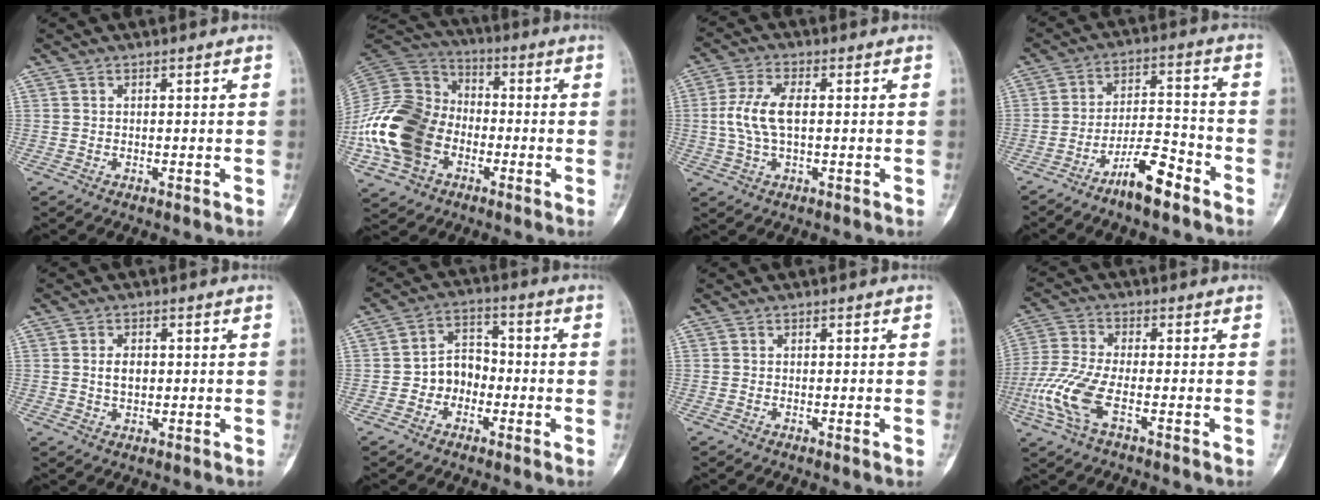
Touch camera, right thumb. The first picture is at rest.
{"total": 21.3, "force": [-5.8, 15.8, 13.1], "torque": [-0.270, 0.044, -0.108]}
{"total": 7.9, "force": [0.2, 3.6, 7.0], "torque": [-0.162, 0.012, 0.004]}
{"total": 9.1, "force": [-6.4, 2.3, 6.1], "torque": [-0.103, 0.056, -0.115]}
{"total": 3.4, "force": [0.2, 2.3, 2.5], "torque": [-0.034, 0.000, 0.006]}
{"total": 6.9, "force": [-1.9, 5.5, 3.6], "torque": [-0.030, 0.033, -0.045]}
{"total": 0.6, "force": [-0.1, -0.1, 0.5], "torque": [-0.007, -0.001, -0.001]}
{"total": 9.4, "force": [-3.5, 3.0, 8.2], "torque": [-0.212, 0.006, -0.076]}